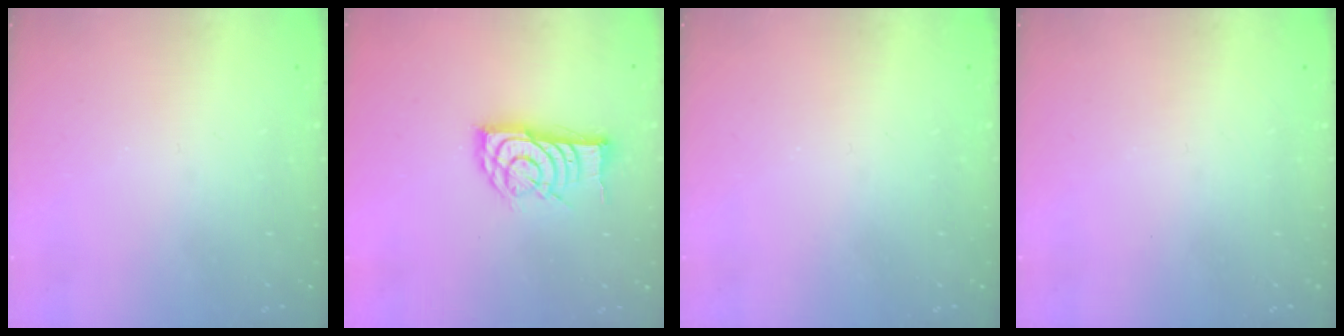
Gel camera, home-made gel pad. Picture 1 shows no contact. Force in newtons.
{"total": 13.1, "press": 13.1, "slide": 0.5}
{"total": 2.2, "press": 2.1, "slide": 0.4}
{"total": 0.0}